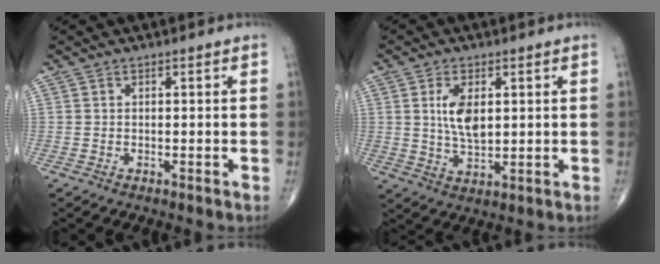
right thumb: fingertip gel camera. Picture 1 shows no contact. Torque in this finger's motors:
{"motor_torque": [0.68, 1.98, 1.28, -0.12, 0.11]}